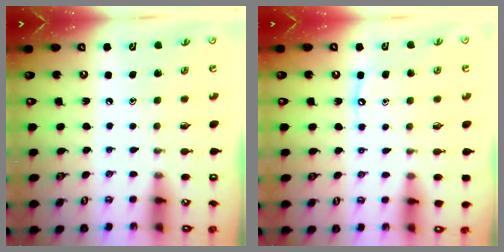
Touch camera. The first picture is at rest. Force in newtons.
{"total": 4.9, "press": 4.9, "slide": 0.5}